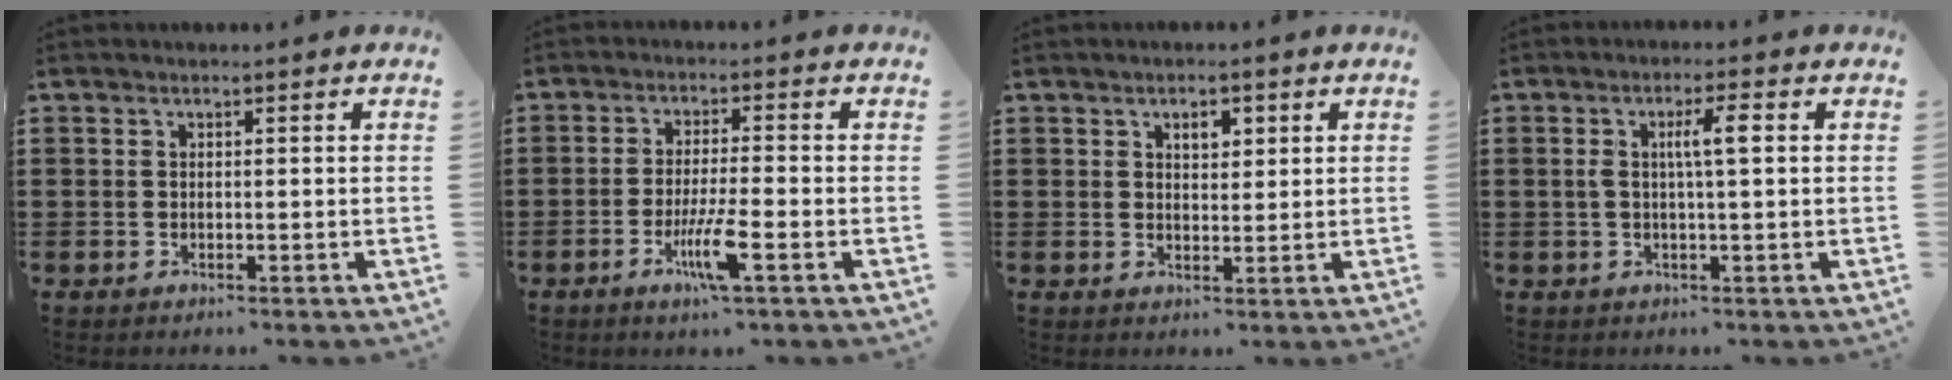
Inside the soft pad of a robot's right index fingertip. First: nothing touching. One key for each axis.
{"total": 6.6, "fx": -2.8, "fy": 0.6, "fz": 5.9, "tx": -0.114, "ty": -0.014, "tz": -0.052}
{"total": 2.6, "fx": 1.2, "fy": 1.7, "fz": 1.6, "tx": -0.022, "ty": 0.002, "tz": 0.017}
{"total": 4.2, "fx": 0.6, "fy": 0.6, "fz": 4.1, "tx": -0.079, "ty": 0.004, "tz": 0.006}